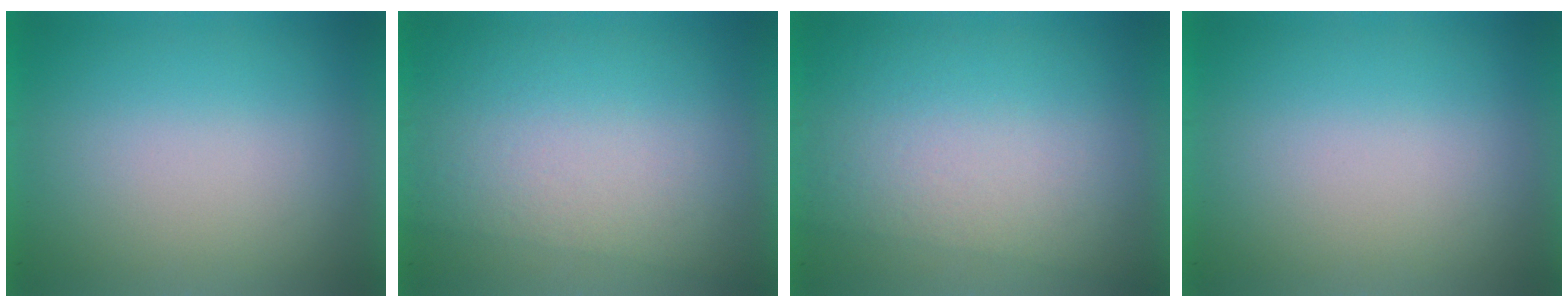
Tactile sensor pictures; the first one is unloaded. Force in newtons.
{"total": 2.8}
{"total": 2.8}
{"total": 0.0}